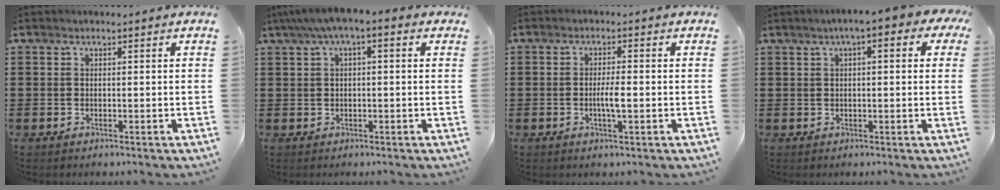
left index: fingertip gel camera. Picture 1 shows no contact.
{"total": 3.0, "force": [-0.1, 0.9, 2.8], "torque": [-0.058, 0.005, -0.008]}
{"total": 3.0, "force": [-0.6, 0.5, 2.9], "torque": [-0.052, 0.001, -0.012]}
{"total": 3.7, "force": [1.3, 0.6, 3.4], "torque": [-0.066, 0.007, 0.019]}